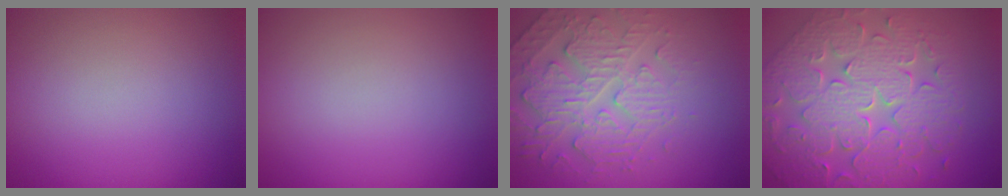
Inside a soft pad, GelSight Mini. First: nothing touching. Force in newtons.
{"total": 0.0}
{"total": 4.8, "press": 3.6, "slide": 3.2}
{"total": 9.2, "press": 6.8, "slide": 6.2}